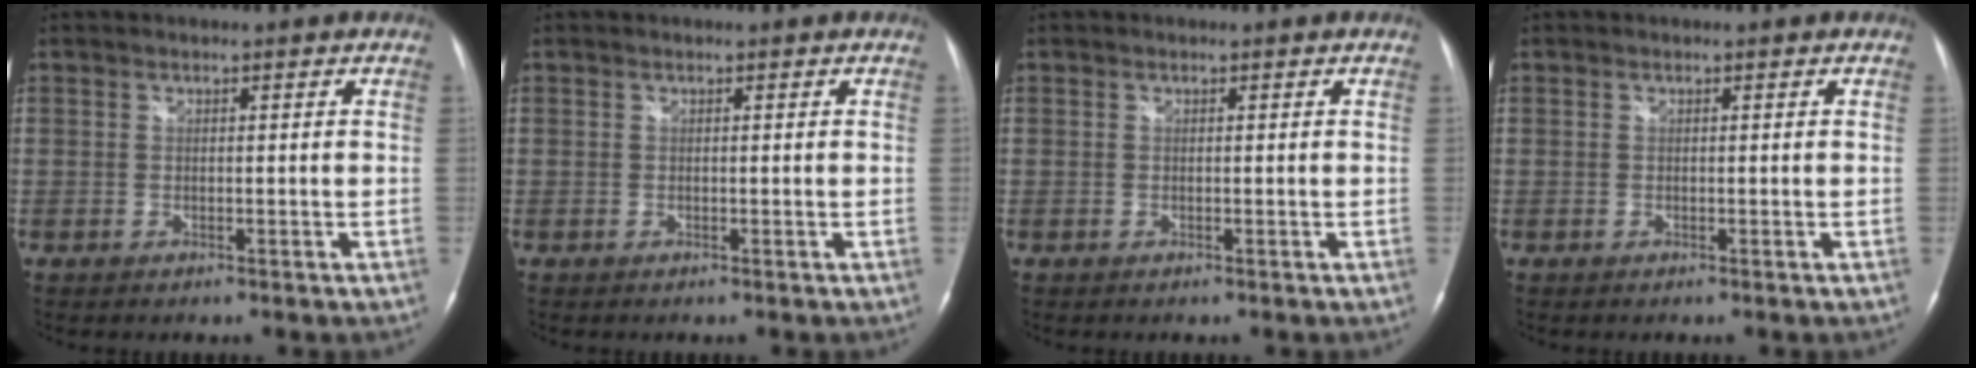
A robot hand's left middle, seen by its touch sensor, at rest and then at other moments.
{"total": 0.0}
{"total": 0.0}
{"total": 0.0}